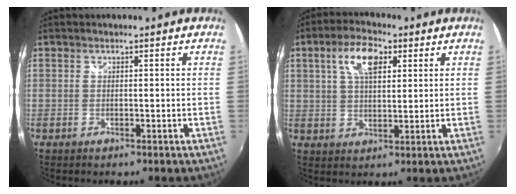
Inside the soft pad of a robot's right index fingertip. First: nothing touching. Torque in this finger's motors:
{"motor_torque": [0.60, 0.57, 0.23, 0.10]}